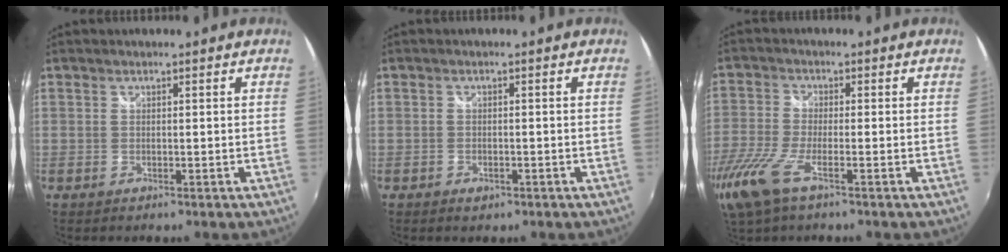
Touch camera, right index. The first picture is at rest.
{"total": 1.8, "force": [-1.1, 1.3, 0.8], "torque": [-0.016, -0.004, -0.017]}
{"total": 11.4, "force": [-6.9, 3.0, 8.6], "torque": [-0.209, -0.039, -0.140]}